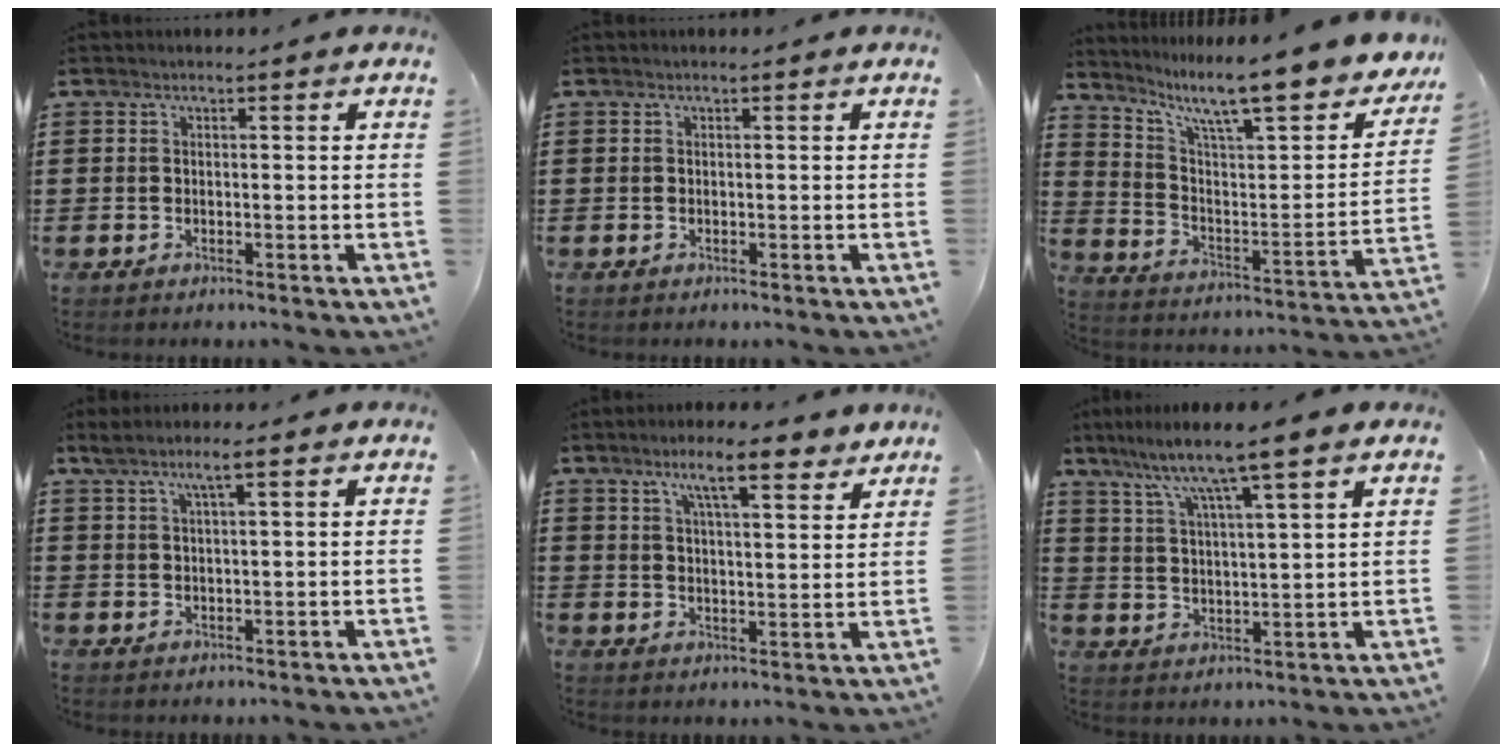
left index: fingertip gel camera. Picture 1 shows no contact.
{"total": 0.0}
{"total": 10.3, "force": [8.2, 1.3, 6.2], "torque": [-0.131, -0.066, 0.126]}
{"total": 2.8, "force": [1.2, 0.2, 2.6], "torque": [-0.052, 0.001, 0.018]}
{"total": 8.3, "force": [6.0, 1.6, 5.5], "torque": [-0.096, -0.015, 0.100]}
{"total": 7.1, "force": [5.5, -0.2, 4.5], "torque": [-0.110, -0.030, 0.087]}